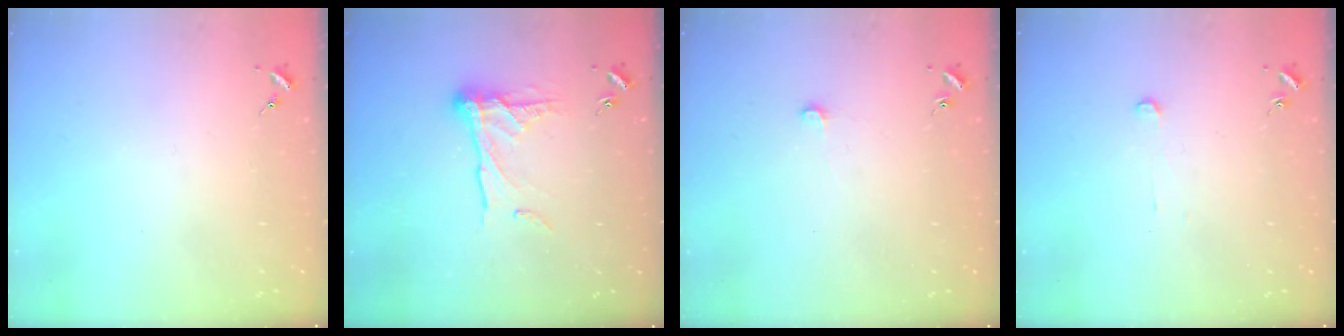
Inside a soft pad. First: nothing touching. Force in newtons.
{"total": 13.3, "press": 13.2, "slide": 1.2}
{"total": 3.5, "press": 3.5, "slide": 0.3}
{"total": 2.6, "press": 2.6, "slide": 0.2}